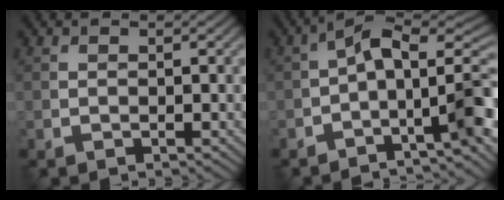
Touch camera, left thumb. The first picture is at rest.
{"total": 10.2, "force": [-2.5, 4.3, 8.9], "torque": [-0.118, 0.008, -0.047]}